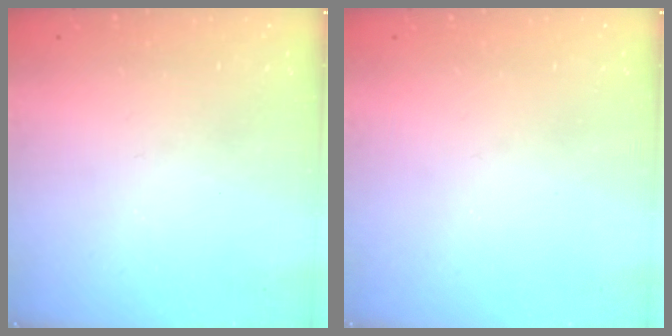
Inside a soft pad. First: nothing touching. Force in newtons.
{"total": 0.0}